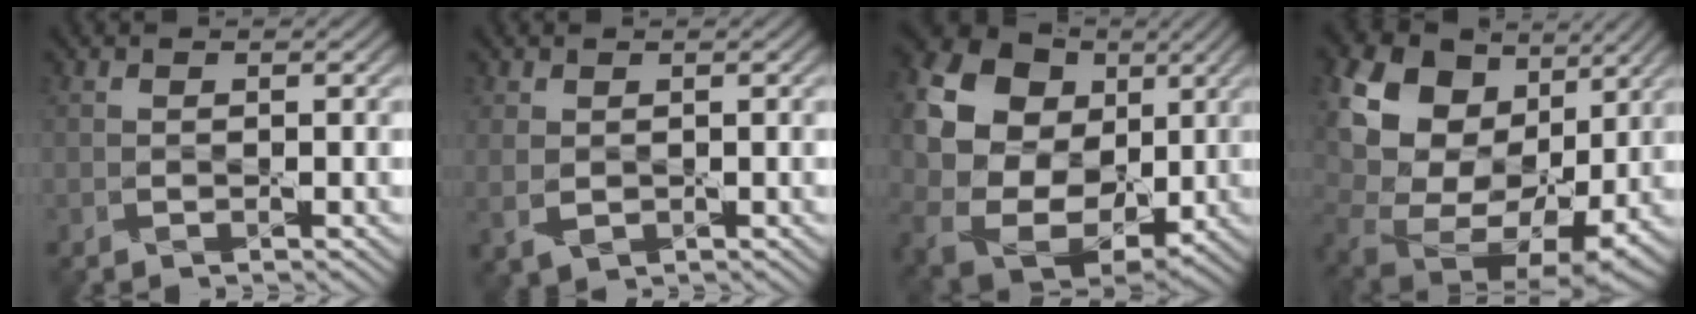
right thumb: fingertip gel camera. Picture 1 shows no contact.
{"total": 2.0, "force": [0.4, 1.5, 1.3], "torque": [-0.038, -0.004, 0.014]}
{"total": 23.8, "force": [7.3, 19.6, 11.4], "torque": [-0.276, 0.028, 0.121]}
{"total": 20.0, "force": [8.3, 14.6, 10.8], "torque": [-0.277, 0.039, 0.157]}